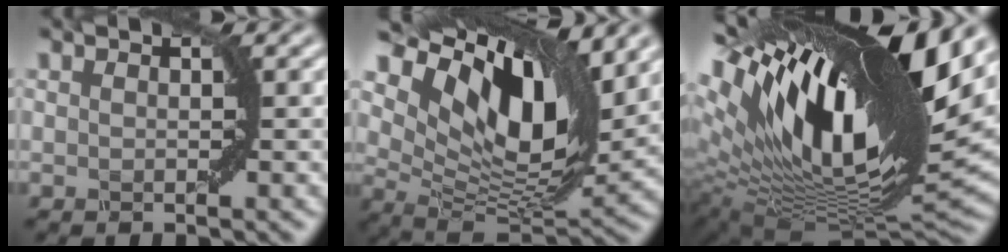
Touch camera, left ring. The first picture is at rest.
{"total": 12.0, "force": [6.1, 5.6, 8.6], "torque": [-0.148, 0.001, 0.112]}
{"total": 18.3, "force": [7.3, 6.7, 15.4], "torque": [-0.280, 0.024, 0.128]}